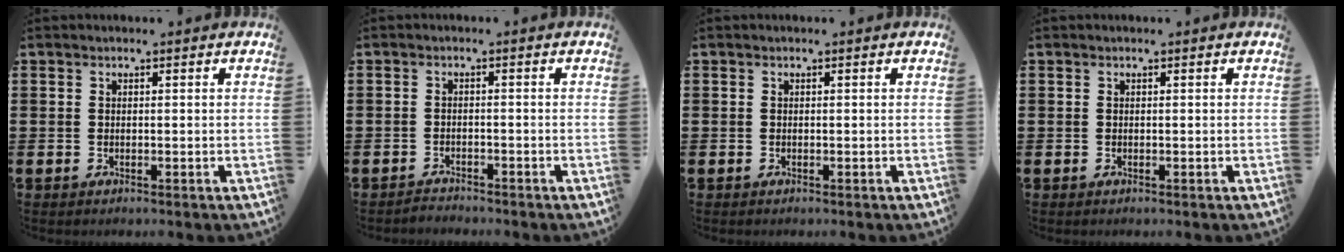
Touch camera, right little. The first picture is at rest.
{"total": 1.3, "force": [-1.3, 0.0, -0.1], "torque": [-0.002, 0.003, -0.028]}
{"total": 0.0}
{"total": 0.0}